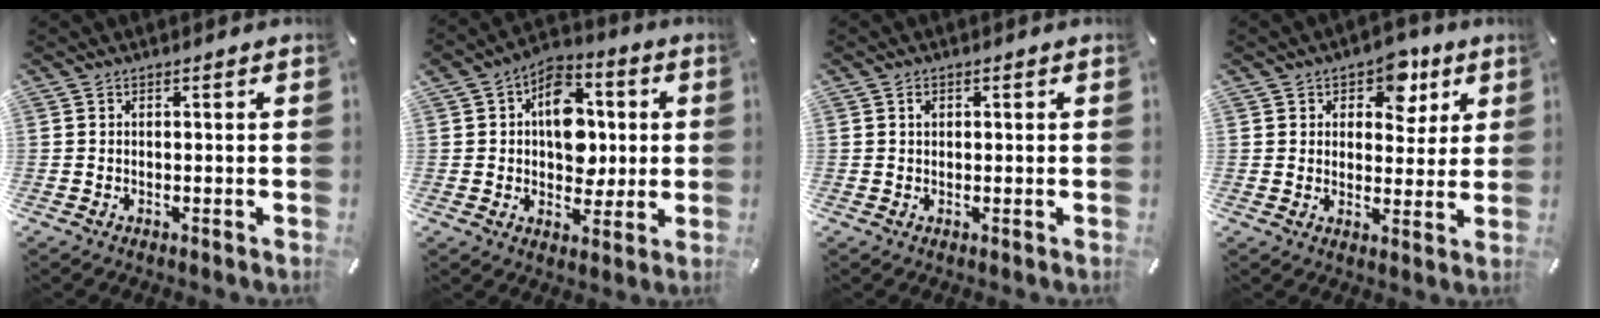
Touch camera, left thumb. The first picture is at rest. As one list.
[{"total": 12.0, "force": [1.2, 9.1, 7.8], "torque": [-0.099, 0.009, 0.021]}, {"total": 1.1, "force": [0.3, 0.9, 0.6], "torque": [-0.007, 0.000, 0.003]}, {"total": 8.9, "force": [4.9, 6.3, 4.1], "torque": [-0.047, -0.022, 0.082]}]